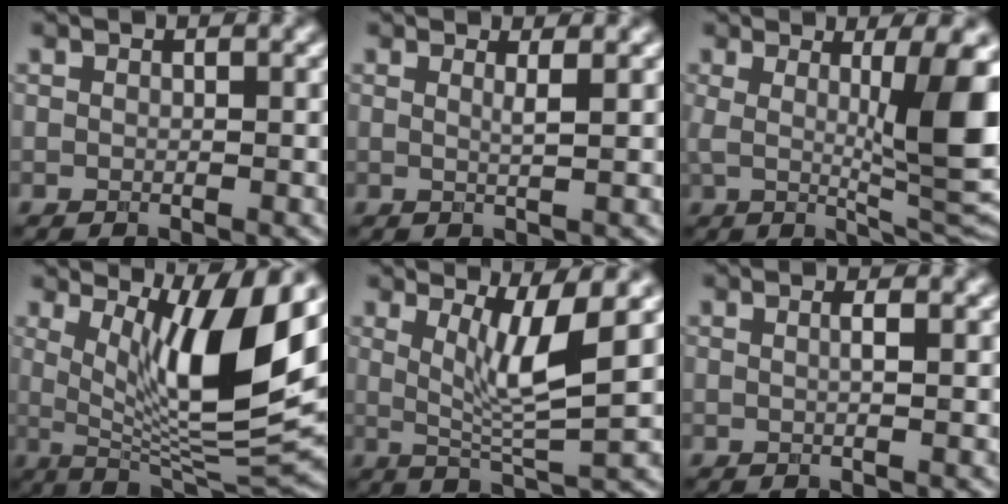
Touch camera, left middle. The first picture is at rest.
{"total": 1.0, "force": [0.4, 0.2, 1.0], "torque": [-0.011, -0.001, 0.006]}
{"total": 9.4, "force": [1.2, 2.0, 9.1], "torque": [-0.130, -0.017, 0.033]}
{"total": 10.9, "force": [2.8, 2.6, 10.2], "torque": [-0.162, -0.014, 0.062]}
{"total": 5.0, "force": [1.4, 0.8, 4.8], "torque": [-0.088, -0.011, 0.035]}
{"total": 0.9, "force": [0.0, 0.2, 0.9], "torque": [-0.015, 0.003, -0.001]}